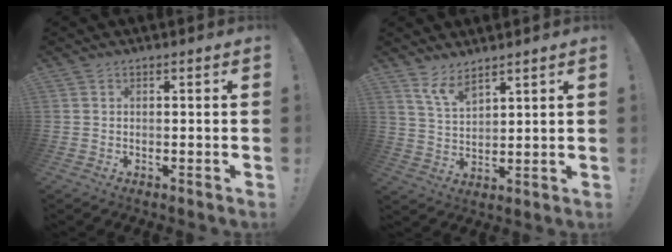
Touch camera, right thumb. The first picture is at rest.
{"total": 7.1, "force": [5.6, 2.1, 3.8], "torque": [-0.075, -0.034, 0.105]}